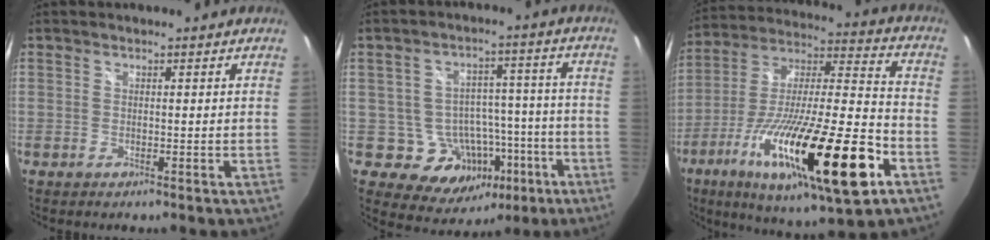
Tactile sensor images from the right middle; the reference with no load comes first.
{"total": 11.7, "force": [-5.1, 9.3, 5.0], "torque": [-0.088, 0.031, -0.044]}
{"total": 30.2, "force": [-13.5, 5.7, 26.4], "torque": [-0.457, -0.070, -0.225]}